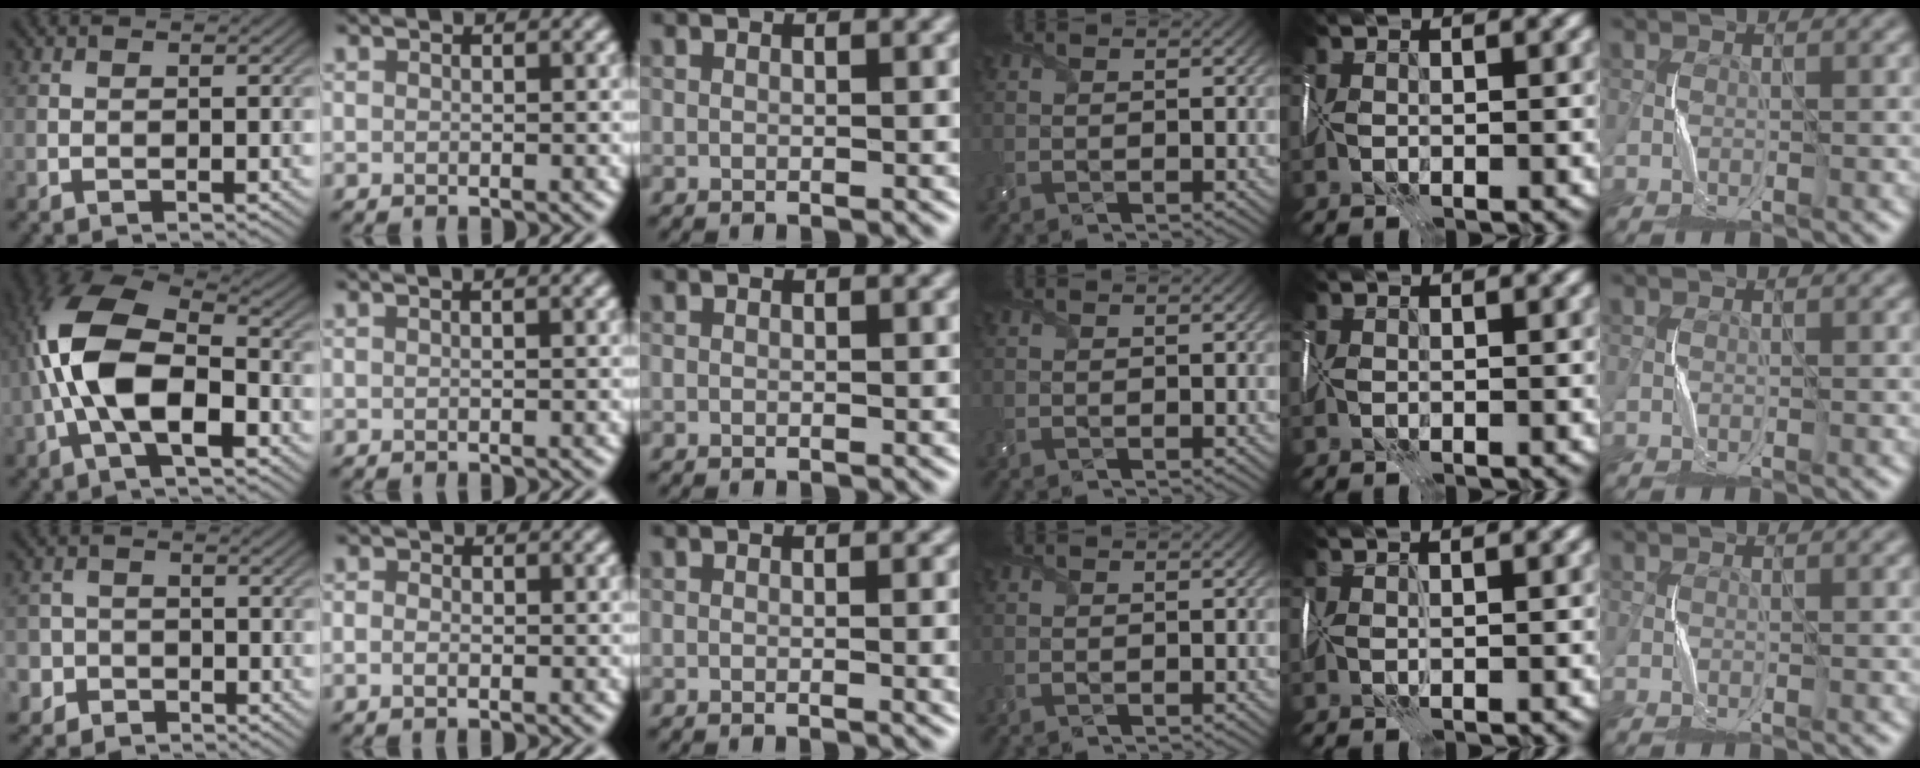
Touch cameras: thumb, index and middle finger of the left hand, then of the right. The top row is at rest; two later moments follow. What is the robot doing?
{"motion": "wrap", "object": "scarf"}